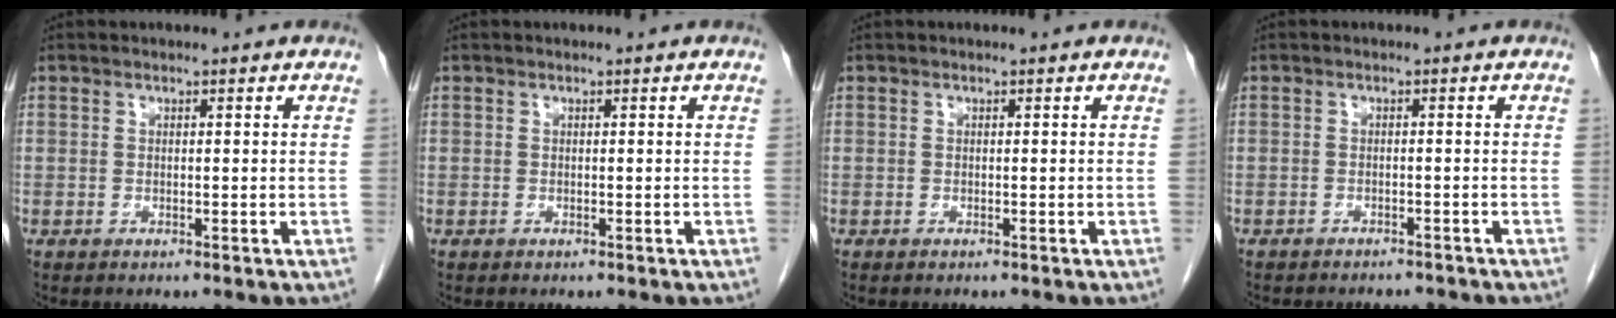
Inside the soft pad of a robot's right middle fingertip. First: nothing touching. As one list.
[{"total": 0.0}, {"total": 0.0}, {"total": 5.3, "force": [-4.9, 1.5, 1.2], "torque": [-0.015, -0.002, -0.060]}]